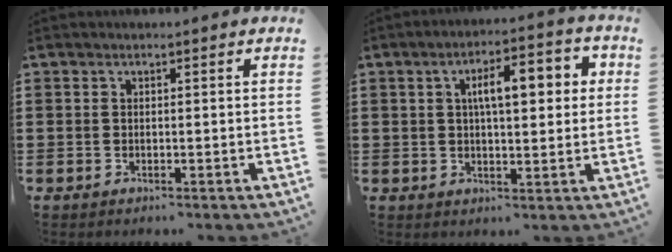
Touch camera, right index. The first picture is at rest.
{"total": 7.6, "force": [1.7, 3.0, 6.8], "torque": [-0.112, 0.004, 0.019]}